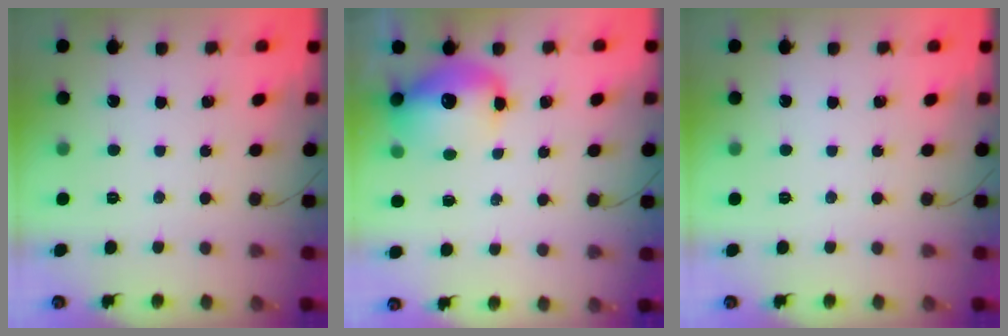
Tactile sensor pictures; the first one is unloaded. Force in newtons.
{"total": 12.2, "press": 11.9, "slide": 3.0}
{"total": 0.0}